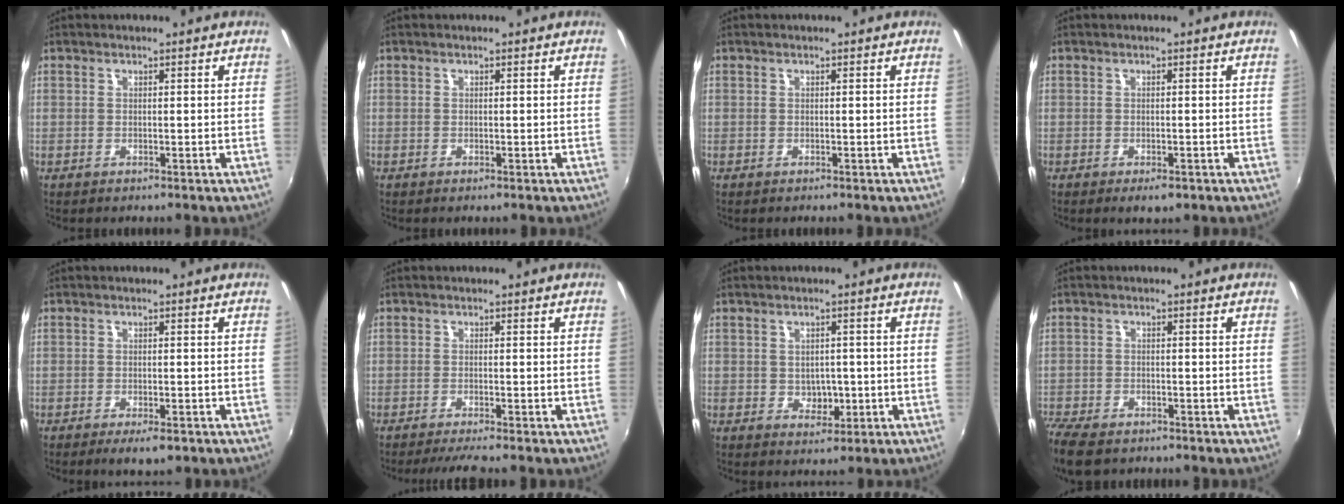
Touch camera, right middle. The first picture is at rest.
{"total": 0.0}
{"total": 0.0}
{"total": 2.9, "force": [-1.7, 1.3, 1.9], "torque": [-0.037, -0.013, -0.025]}
{"total": 3.9, "force": [-2.5, 1.2, 2.7], "torque": [-0.056, -0.016, -0.040]}
{"total": 3.5, "force": [-3.1, -0.5, 1.6], "torque": [-0.038, -0.008, -0.054]}
{"total": 3.7, "force": [-0.5, 3.2, 1.9], "torque": [-0.030, 0.000, -0.003]}
{"total": 8.2, "force": [-6.4, 3.4, 3.7], "torque": [-0.111, -0.033, -0.125]}